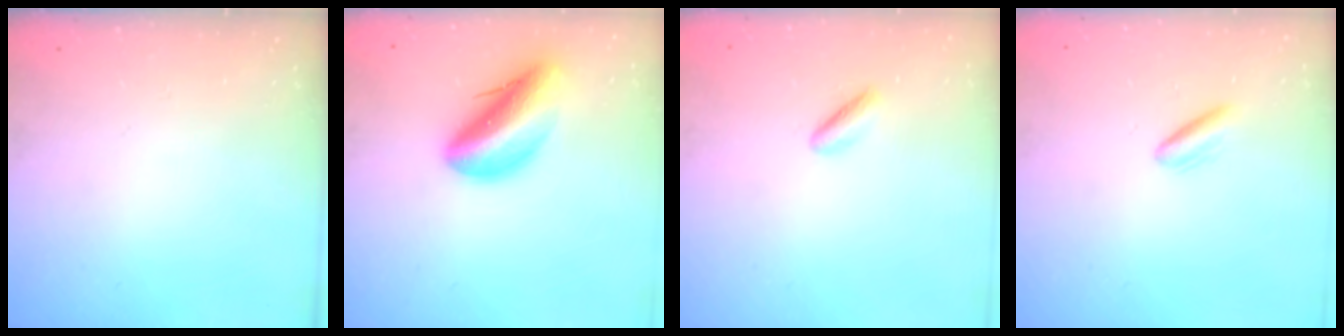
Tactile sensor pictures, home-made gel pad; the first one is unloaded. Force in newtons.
{"total": 13.6, "press": 13.0, "slide": 4.1}
{"total": 1.9, "press": 1.6, "slide": 0.9}
{"total": 2.5, "press": 2.4, "slide": 0.9}